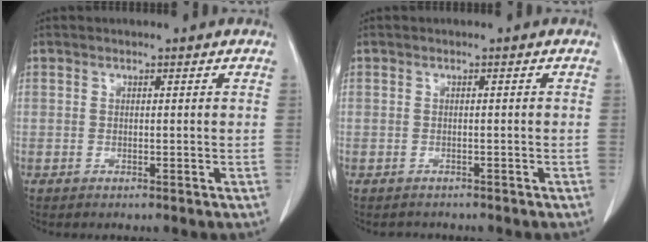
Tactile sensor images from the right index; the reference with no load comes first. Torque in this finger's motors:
{"motor_torque": [-0.56, -0.54, -0.21, -0.07]}